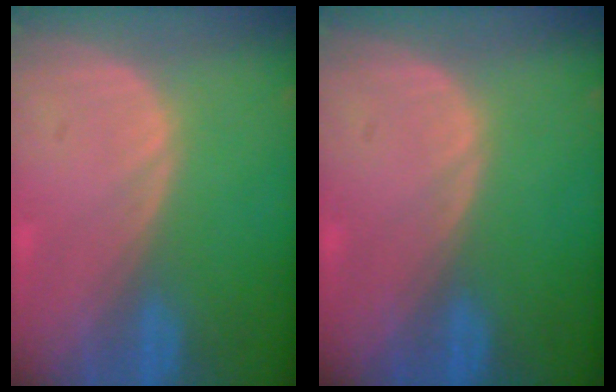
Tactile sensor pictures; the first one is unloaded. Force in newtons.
{"total": 0.0}